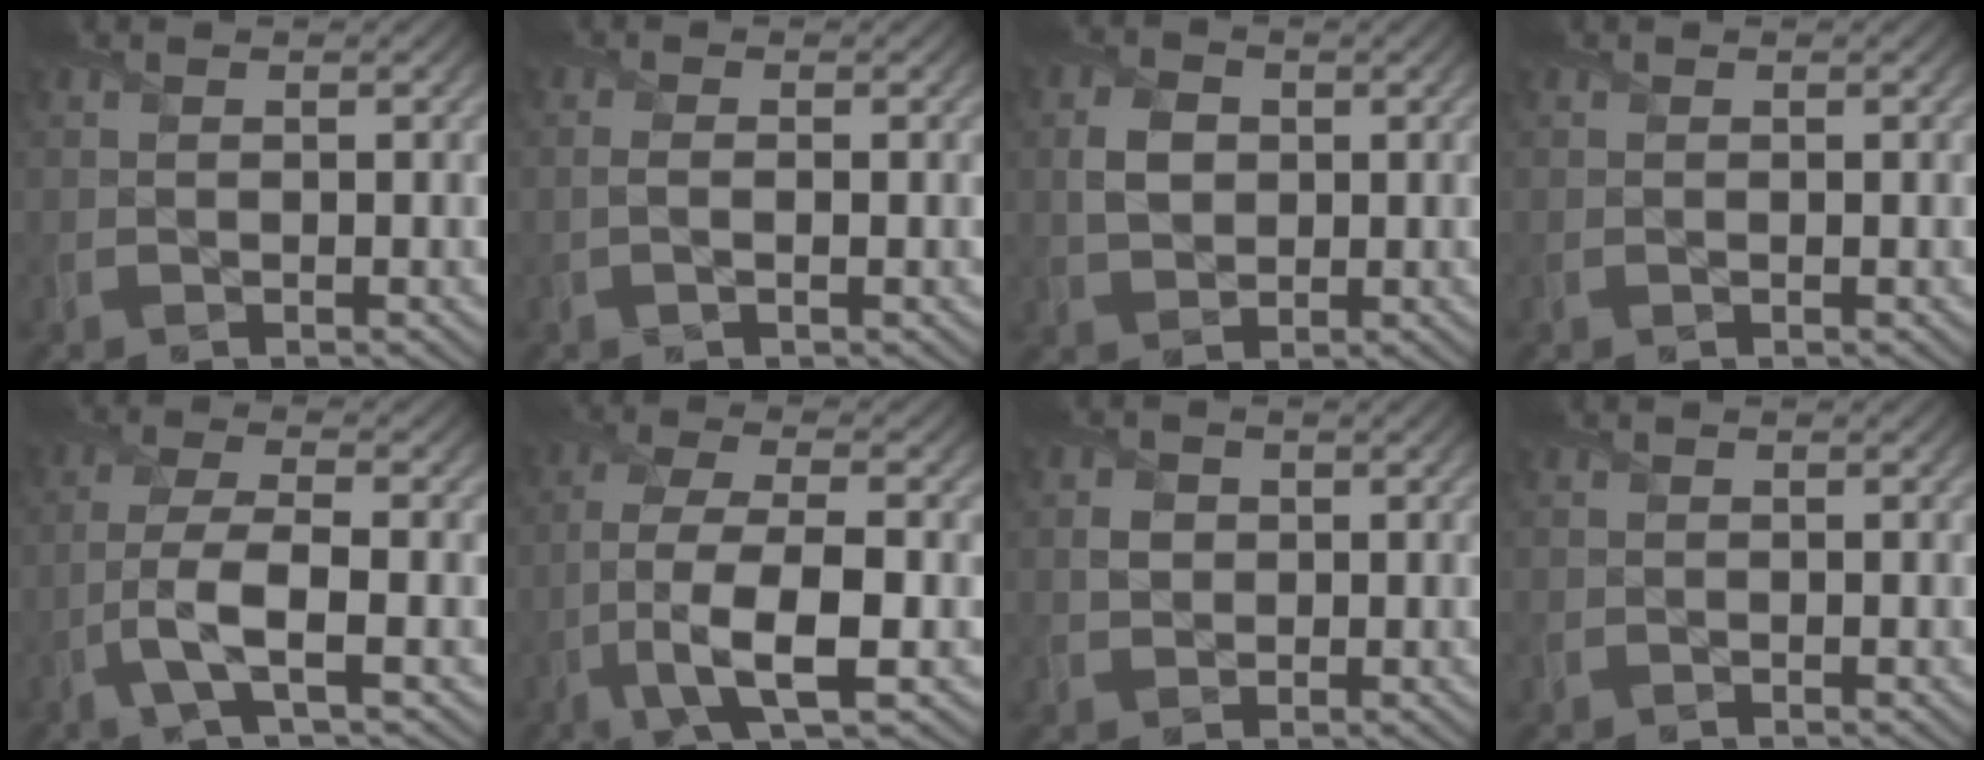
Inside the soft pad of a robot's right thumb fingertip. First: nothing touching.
{"total": 1.2, "force": [-0.1, 0.3, 1.2], "torque": [-0.027, 0.000, -0.004]}
{"total": 3.8, "force": [0.6, 3.0, 2.3], "torque": [-0.055, 0.001, 0.005]}
{"total": 0.0}
{"total": 5.9, "force": [-2.1, 1.4, 5.4], "torque": [-0.116, 0.009, -0.053]}
{"total": 9.5, "force": [-3.1, 3.0, 8.5], "torque": [-0.171, 0.002, -0.067]}
{"total": 2.0, "force": [0.3, 1.8, 0.8], "torque": [-0.019, -0.002, 0.002]}
{"total": 0.5, "force": [-0.2, 0.5, 0.0], "torque": [0.001, -0.005, -0.006]}